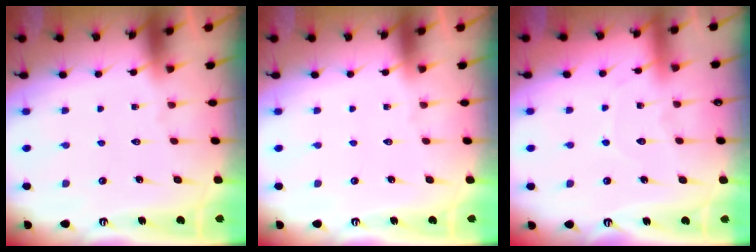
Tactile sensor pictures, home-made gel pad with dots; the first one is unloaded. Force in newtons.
{"total": 0.0}
{"total": 5.7, "press": 5.6, "slide": 0.8}